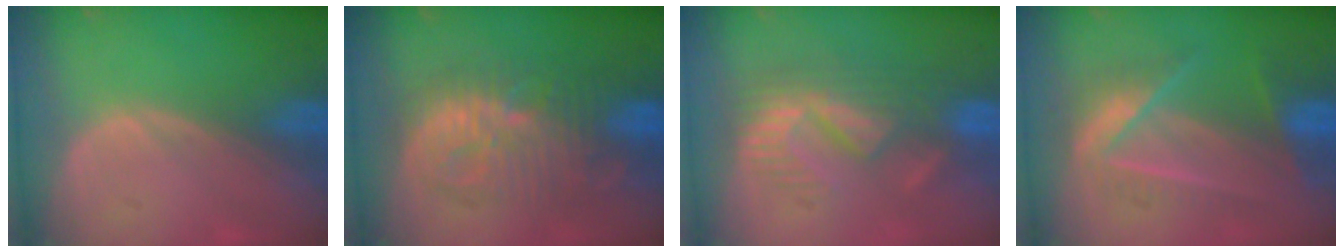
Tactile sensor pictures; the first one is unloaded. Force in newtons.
{"total": 10.3, "press": 10.3, "slide": 0.4}
{"total": 9.0, "press": 8.1, "slide": 4.0}
{"total": 7.1, "press": 7.1, "slide": 0.2}